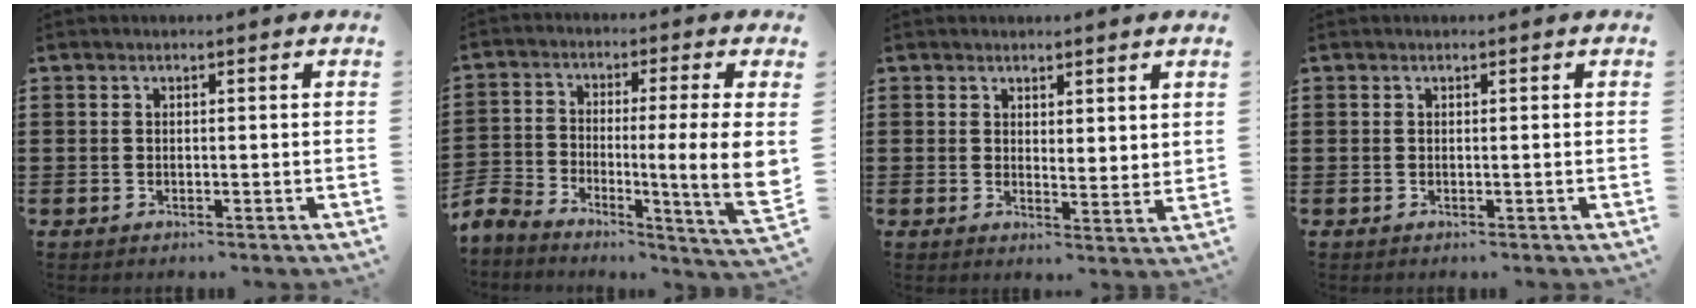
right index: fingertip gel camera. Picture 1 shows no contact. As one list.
[{"total": 9.4, "force": [-1.3, 1.9, 9.2], "torque": [-0.159, -0.023, -0.030]}, {"total": 2.3, "force": [2.2, 0.7, 0.2], "torque": [-0.008, 0.003, 0.042]}, {"total": 0.0}]